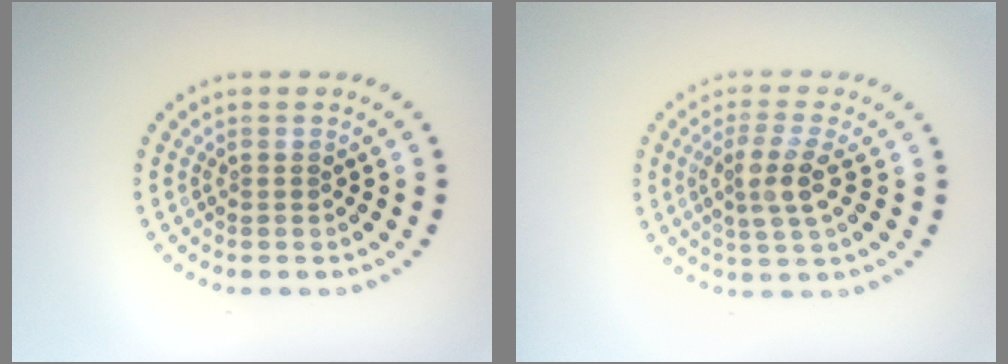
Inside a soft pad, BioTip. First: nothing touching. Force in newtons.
{"total": 3.2, "press": 2.9, "slide": 1.5}